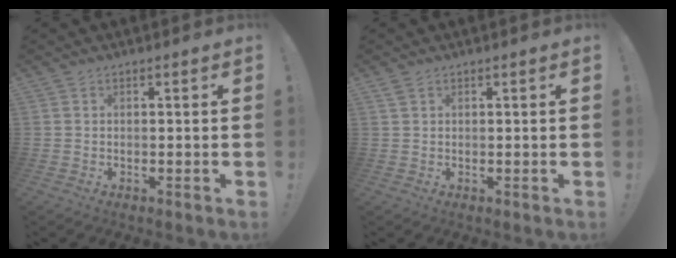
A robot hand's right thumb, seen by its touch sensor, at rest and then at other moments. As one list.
[{"total": 1.4, "force": [0.9, 0.6, 0.8], "torque": [-0.022, 0.003, 0.018]}]